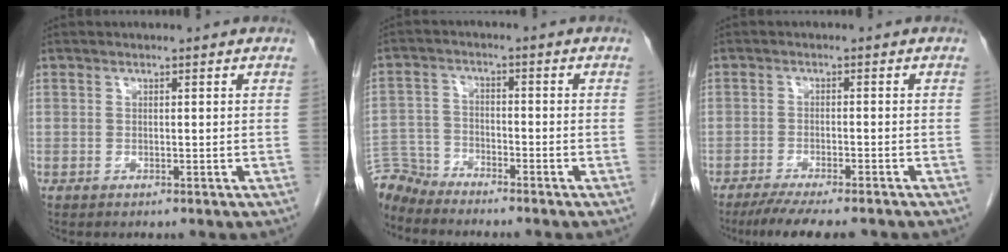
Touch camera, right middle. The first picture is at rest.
{"total": 5.5, "force": [-5.5, 0.5, -0.4], "torque": [0.009, -0.005, -0.105]}
{"total": 9.8, "force": [-8.3, 1.4, 5.0], "torque": [-0.073, -0.015, -0.125]}